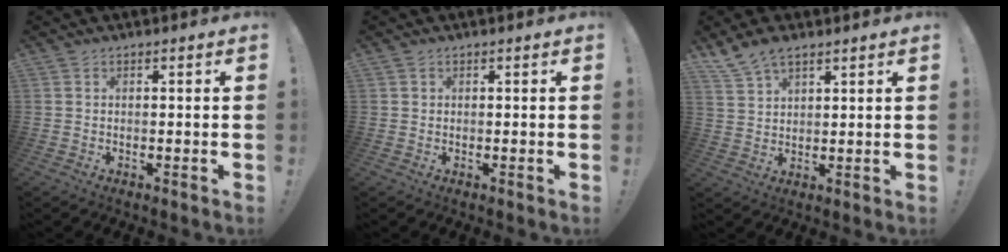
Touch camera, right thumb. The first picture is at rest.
{"total": 0.6, "force": [0.4, 0.4, 0.0], "torque": [0.005, -0.002, 0.006]}
{"total": 6.9, "force": [5.4, 2.8, 3.1], "torque": [-0.062, -0.025, 0.106]}